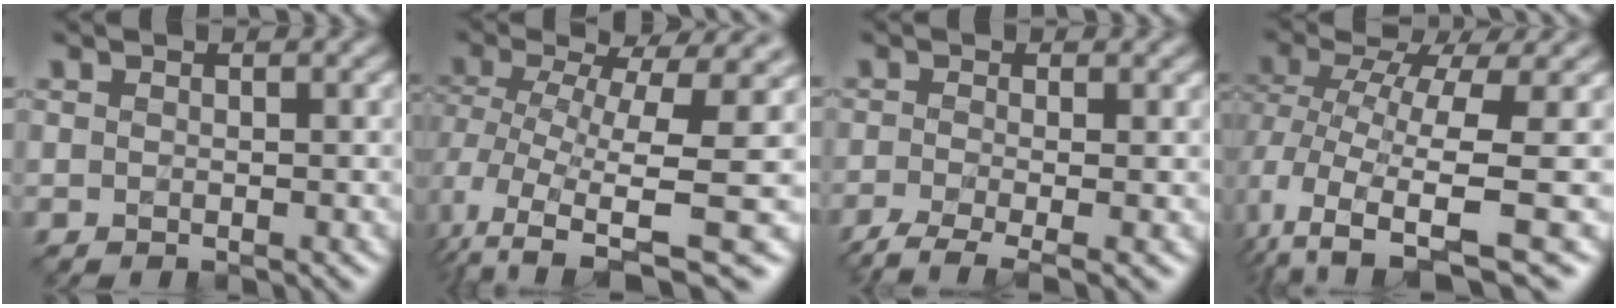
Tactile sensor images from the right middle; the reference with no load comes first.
{"total": 9.7, "force": [-0.7, 3.6, 9.0], "torque": [-0.186, -0.019, 0.013]}
{"total": 4.6, "force": [-2.6, 1.3, 3.6], "torque": [-0.062, -0.013, -0.056]}
{"total": 8.5, "force": [-1.3, 3.7, 7.6], "torque": [-0.160, -0.024, -0.007]}